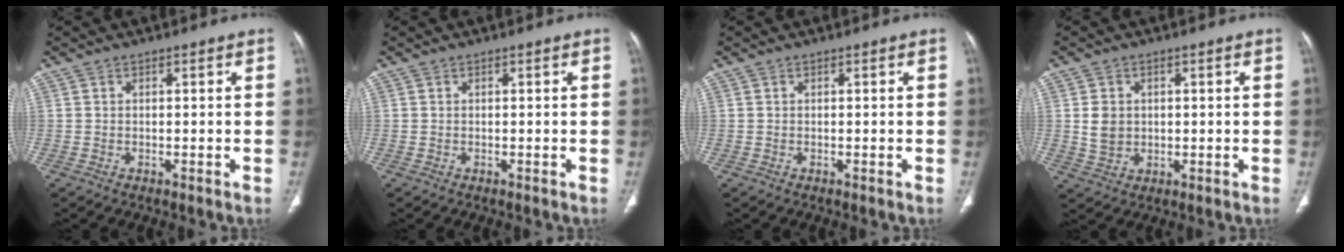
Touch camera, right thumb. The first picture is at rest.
{"total": 0.0}
{"total": 0.0}
{"total": 4.6, "force": [0.6, 3.8, 2.5], "torque": [-0.032, -0.004, 0.018]}